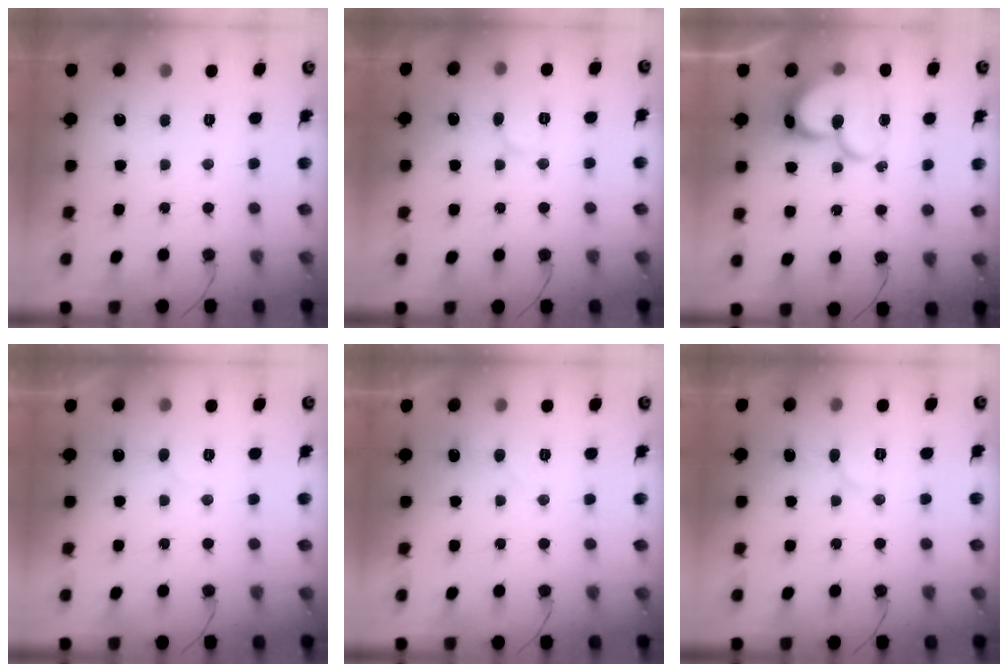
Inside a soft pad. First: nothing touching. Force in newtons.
{"total": 6.2, "press": 6.2, "slide": 0.5}
{"total": 18.6, "press": 18.6, "slide": 1.5}
{"total": 3.6, "press": 3.5, "slide": 0.4}
{"total": 4.3, "press": 4.2, "slide": 0.4}
{"total": 6.3, "press": 6.2, "slide": 0.5}